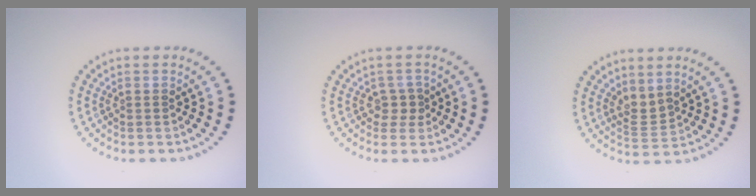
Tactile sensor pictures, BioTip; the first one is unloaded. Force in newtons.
{"total": 1.6, "press": 1.3, "slide": 0.9}
{"total": 1.9, "press": 1.4, "slide": 1.2}